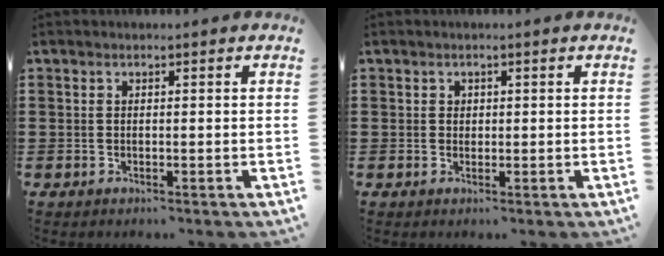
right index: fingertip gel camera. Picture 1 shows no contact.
{"total": 0.9, "force": [0.3, 0.8, 0.1], "torque": [-0.005, 0.003, 0.007]}